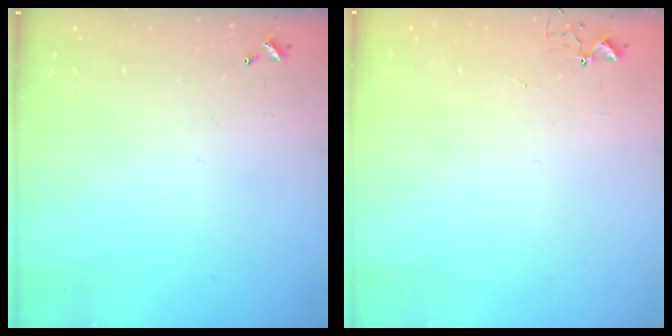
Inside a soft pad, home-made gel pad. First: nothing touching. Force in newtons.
{"total": 3.4, "press": 3.4, "slide": 0.5}